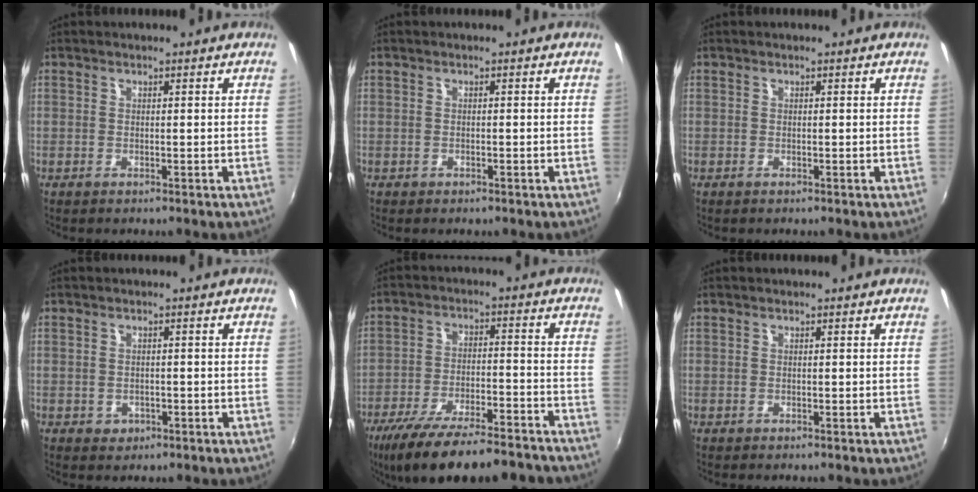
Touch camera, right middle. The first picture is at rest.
{"total": 0.7, "force": [-0.5, 0.4, 0.2], "torque": [-0.006, -0.002, -0.008]}
{"total": 0.0}
{"total": 2.4, "force": [-0.8, 2.0, 0.9], "torque": [-0.020, -0.002, -0.008]}
{"total": 22.4, "force": [-18.5, 4.9, 11.6], "torque": [-0.213, -0.039, -0.272]}
{"total": 0.0}